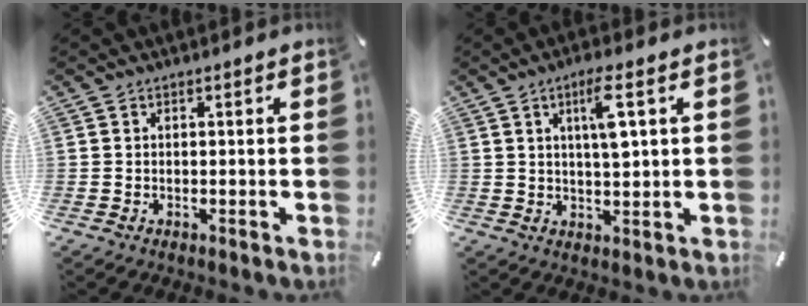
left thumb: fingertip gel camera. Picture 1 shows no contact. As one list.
[{"total": 6.9, "force": [2.4, 1.5, 6.3], "torque": [-0.112, -0.005, 0.035]}]